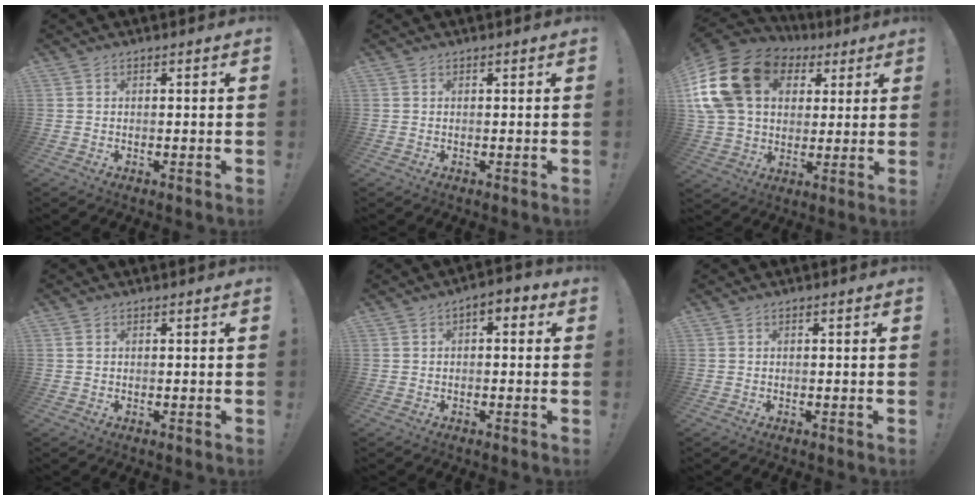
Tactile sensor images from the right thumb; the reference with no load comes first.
{"total": 0.0}
{"total": 21.3, "force": [7.1, 15.6, 12.7], "torque": [-0.243, -0.019, 0.147]}
{"total": 0.8, "force": [0.3, 0.6, 0.3], "torque": [-0.004, 0.001, 0.006]}
{"total": 3.3, "force": [-0.5, 2.1, 2.5], "torque": [-0.031, 0.008, -0.011]}
{"total": 0.0}